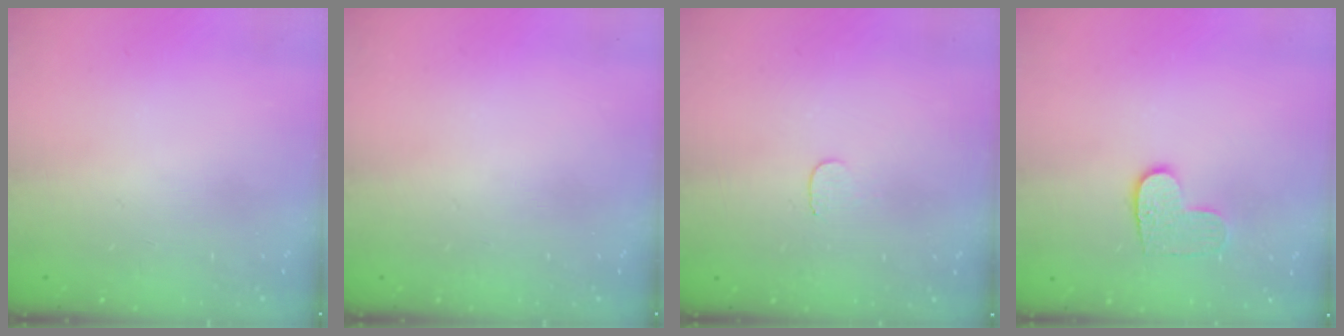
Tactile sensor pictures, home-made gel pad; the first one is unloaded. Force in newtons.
{"total": 0.0}
{"total": 3.4, "press": 3.4, "slide": 0.2}
{"total": 6.4, "press": 6.4, "slide": 0.3}